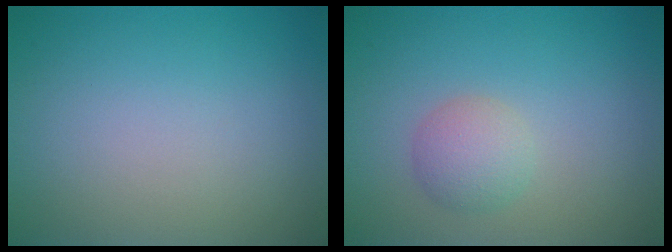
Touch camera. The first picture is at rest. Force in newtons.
{"total": 2.3, "press": 2.3, "slide": 0.0}